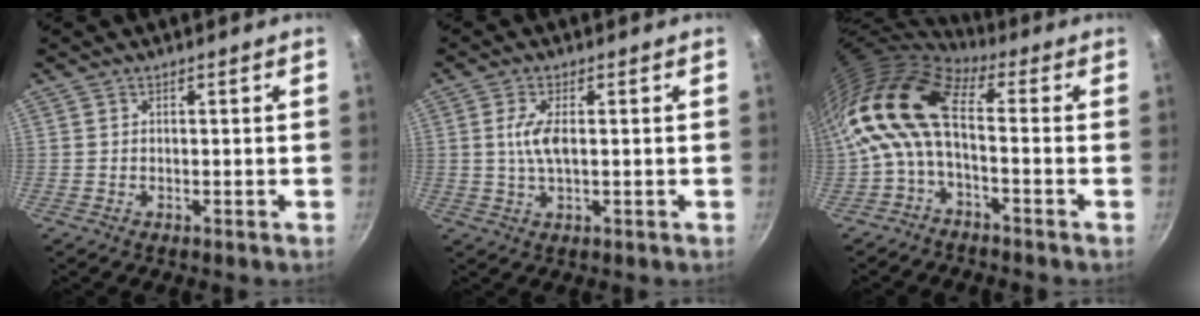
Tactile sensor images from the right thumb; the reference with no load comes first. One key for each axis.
{"total": 4.7, "fx": 0.4, "fy": 1.7, "fz": 4.3, "tx": -0.094, "ty": 0.000, "tz": 0.007}
{"total": 13.0, "fx": -0.6, "fy": 5.6, "fz": 11.7, "tx": -0.248, "ty": 0.021, "tz": -0.027}